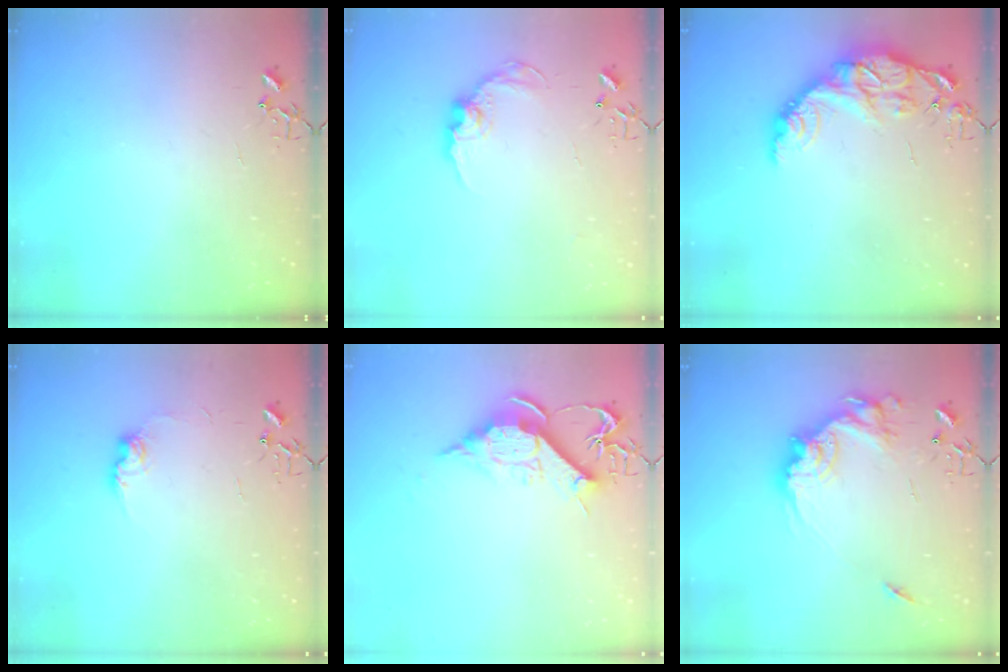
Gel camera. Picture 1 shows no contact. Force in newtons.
{"total": 10.7, "press": 10.7, "slide": 0.5}
{"total": 14.8, "press": 14.7, "slide": 1.0}
{"total": 8.4, "press": 8.4, "slide": 0.1}
{"total": 11.6, "press": 11.6, "slide": 0.2}
{"total": 19.1, "press": 19.0, "slide": 1.6}